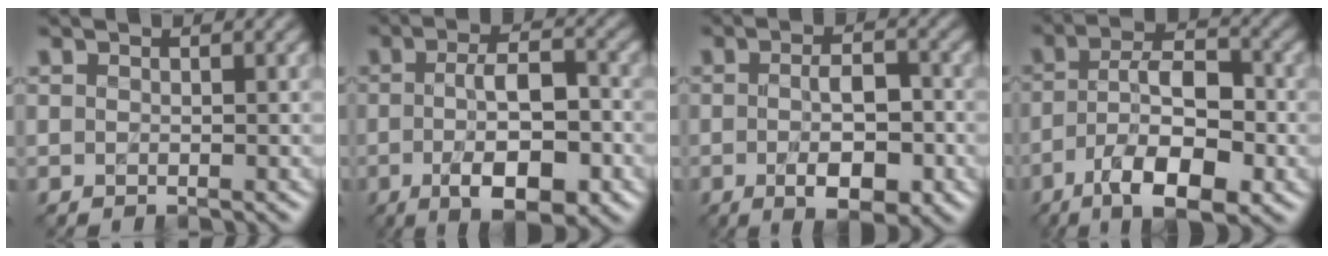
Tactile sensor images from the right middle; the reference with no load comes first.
{"total": 7.8, "force": [-2.4, 2.7, 6.9], "torque": [-0.108, 0.001, -0.039]}
{"total": 5.3, "force": [-1.4, 2.0, 4.7], "torque": [-0.075, -0.003, -0.021]}
{"total": 9.5, "force": [-4.3, 3.8, 7.6], "torque": [-0.133, 0.006, -0.074]}